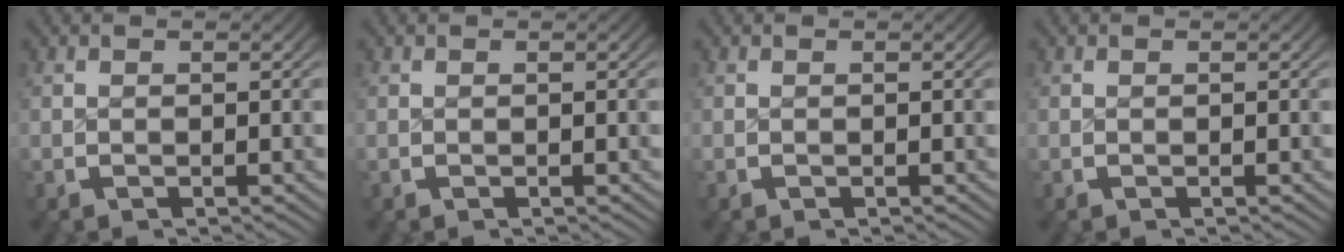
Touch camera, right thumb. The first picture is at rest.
{"total": 0.0}
{"total": 0.0}
{"total": 0.0}